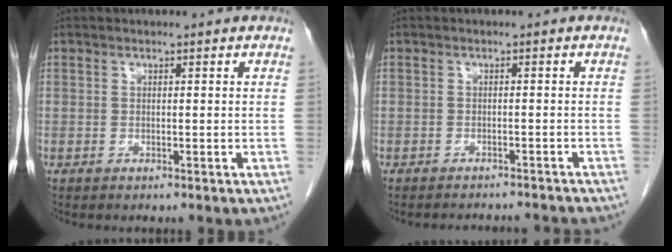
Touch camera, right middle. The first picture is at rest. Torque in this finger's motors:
{"motor_torque": [-0.52, 0.03, -0.18, -0.03]}